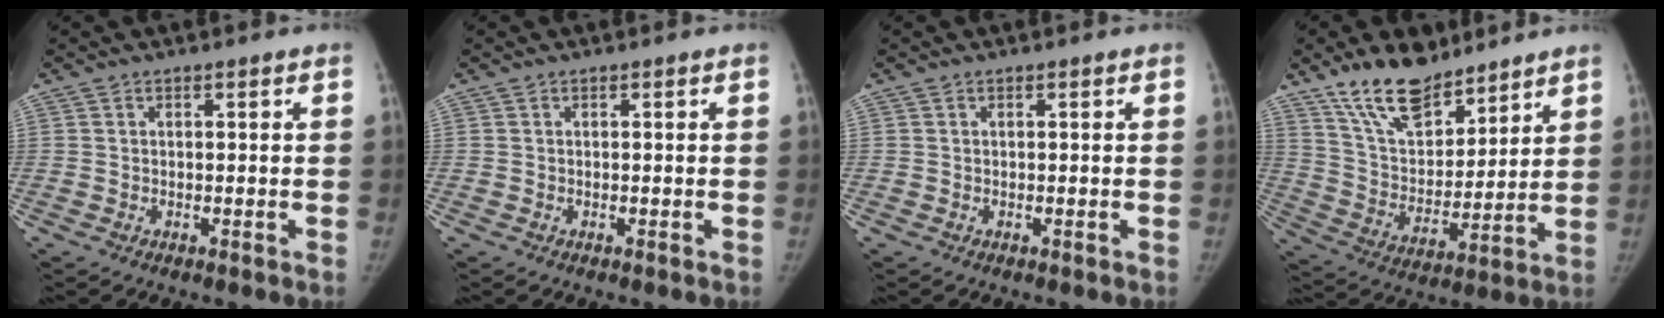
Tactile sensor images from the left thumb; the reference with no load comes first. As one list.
[{"total": 0.0}, {"total": 0.0}, {"total": 15.8, "force": [11.9, 7.1, 7.7], "torque": [-0.096, -0.068, 0.220]}]